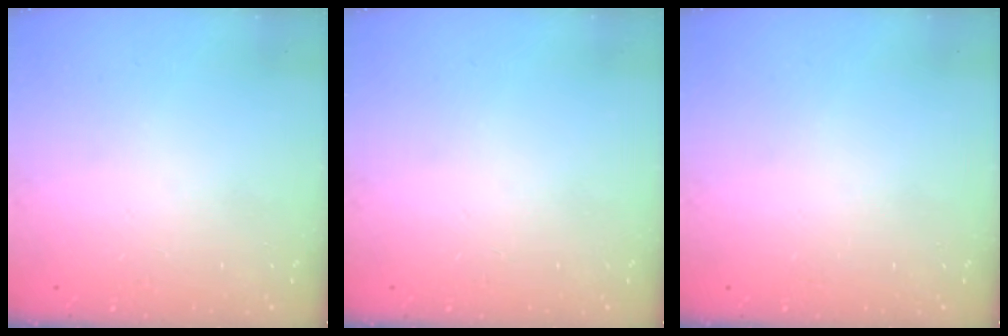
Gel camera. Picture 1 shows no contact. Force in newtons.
{"total": 0.0}
{"total": 0.0}